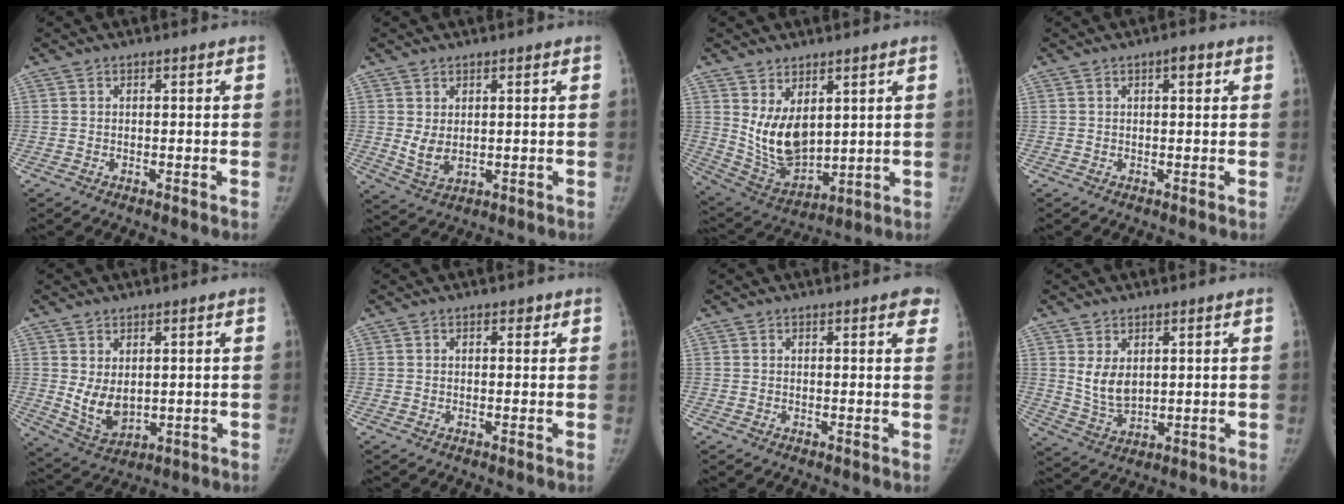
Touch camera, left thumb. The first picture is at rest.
{"total": 4.3, "force": [0.7, 2.6, 3.3], "torque": [-0.054, -0.013, 0.024]}
{"total": 11.2, "force": [3.3, 6.4, 8.5], "torque": [-0.129, -0.032, 0.087]}
{"total": 2.0, "force": [0.9, 0.7, 1.6], "torque": [-0.020, 0.001, 0.009]}
{"total": 6.8, "force": [1.0, 4.4, 5.2], "torque": [-0.078, -0.019, 0.039]}
{"total": 1.3, "force": [0.8, 0.7, 0.8], "torque": [-0.003, -0.002, 0.007]}
{"total": 3.2, "force": [1.9, 0.9, 2.5], "torque": [-0.017, -0.003, 0.017]}
{"total": 6.1, "force": [2.0, 3.7, 4.4], "torque": [-0.068, -0.019, 0.050]}